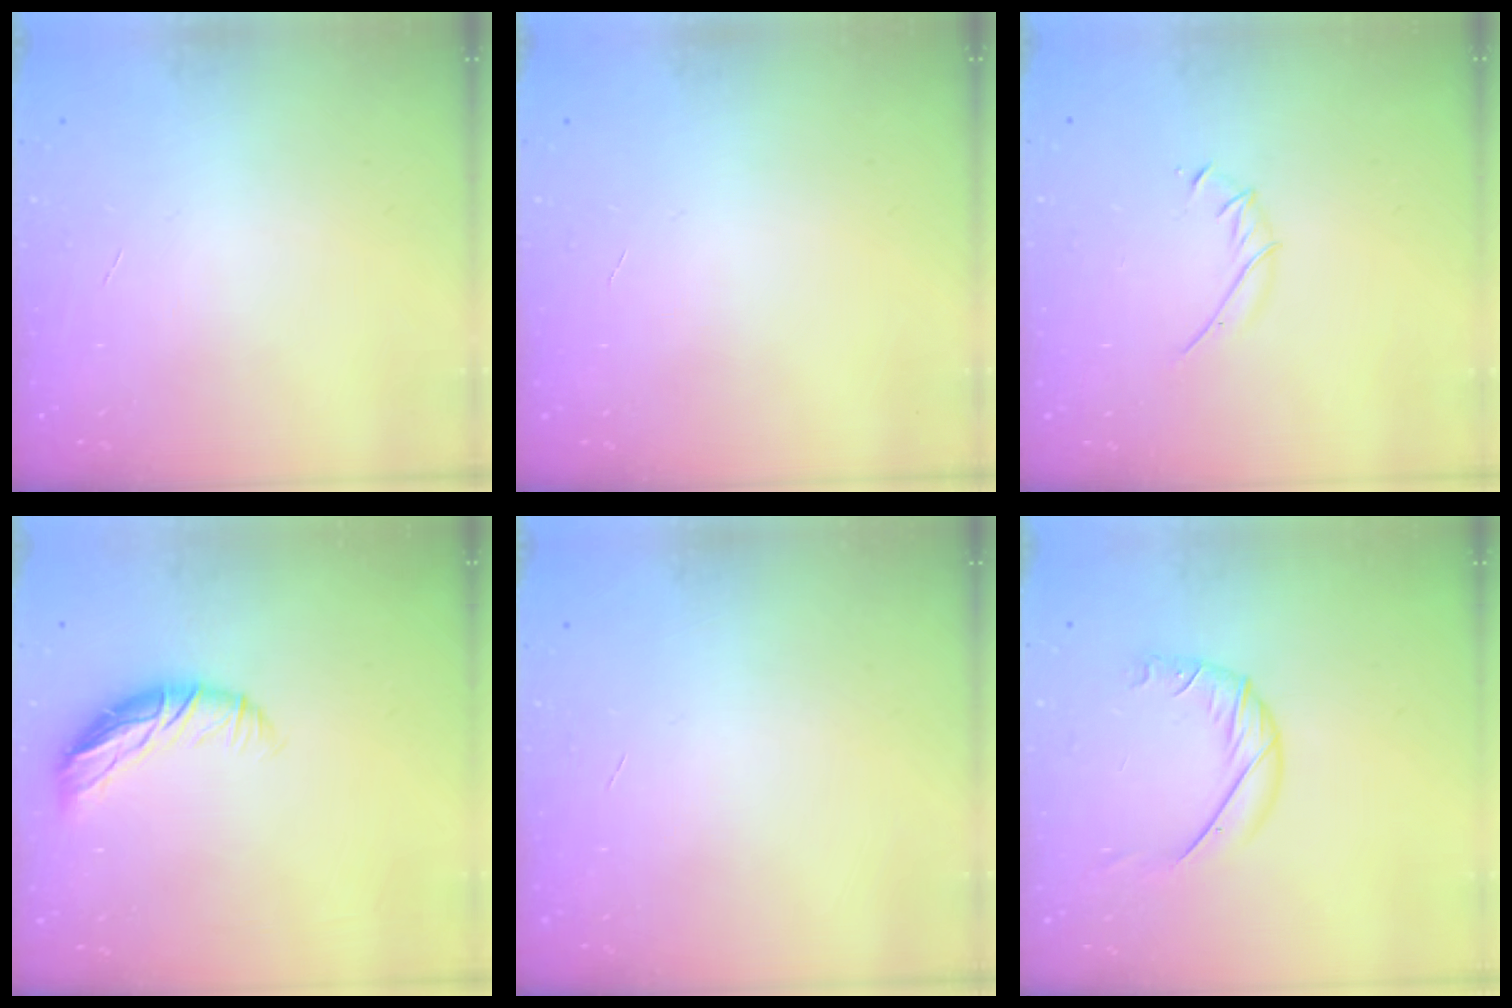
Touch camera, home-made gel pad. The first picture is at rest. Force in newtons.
{"total": 0.0}
{"total": 3.7, "press": 3.6, "slide": 1.0}
{"total": 9.0, "press": 8.9, "slide": 1.1}
{"total": 0.0}
{"total": 8.7, "press": 8.7, "slide": 0.6}